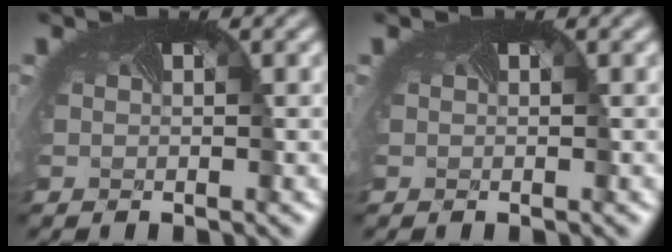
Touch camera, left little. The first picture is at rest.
{"total": 0.0}